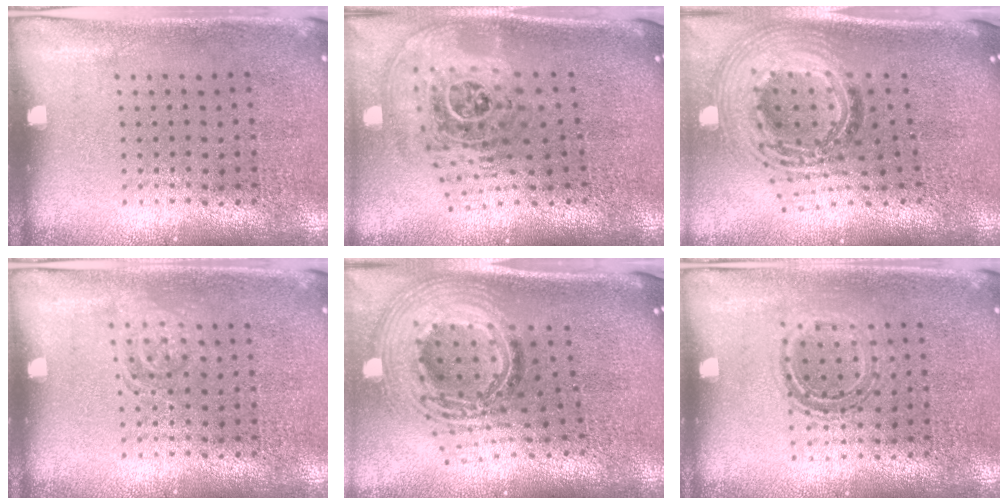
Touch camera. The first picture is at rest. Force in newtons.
{"total": 2.2, "press": 1.6, "slide": 1.5}
{"total": 2.1, "press": 1.6, "slide": 1.4}
{"total": 1.4, "press": 1.4, "slide": 0.2}
{"total": 2.6, "press": 1.9, "slide": 1.8}
{"total": 1.1, "press": 0.9, "slide": 0.6}